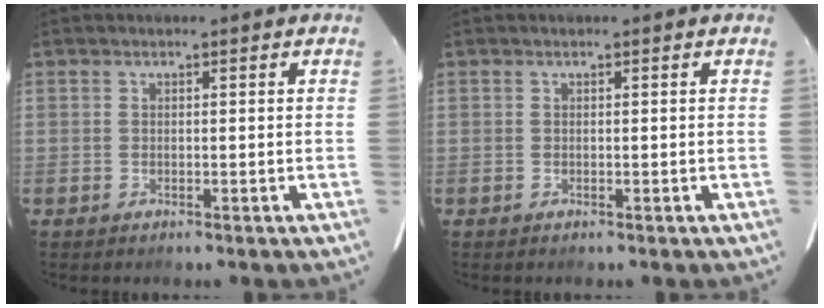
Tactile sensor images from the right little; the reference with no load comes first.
{"total": 0.0}